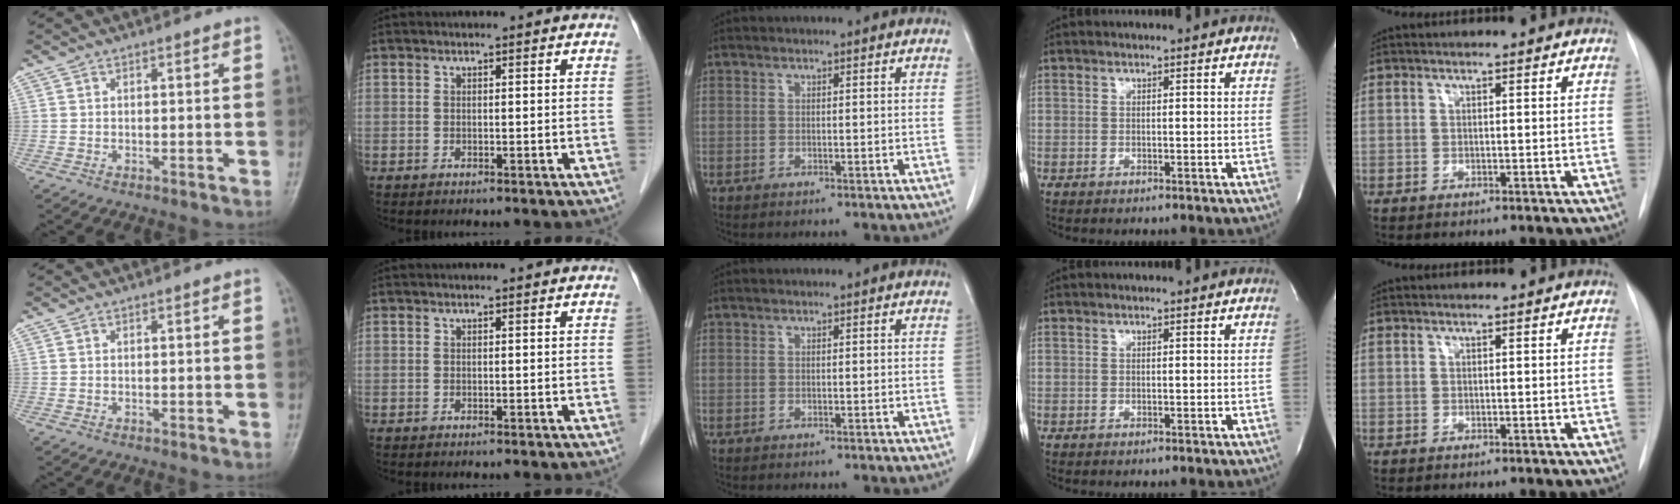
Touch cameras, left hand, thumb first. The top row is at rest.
{}